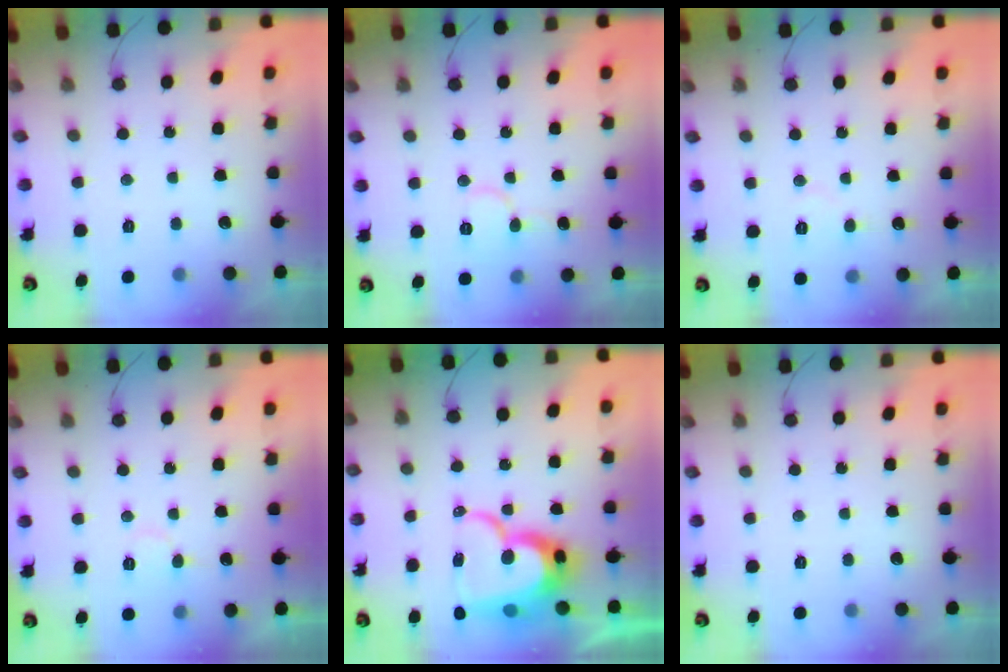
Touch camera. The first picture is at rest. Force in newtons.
{"total": 5.8, "press": 5.8, "slide": 0.4}
{"total": 4.3, "press": 4.3, "slide": 0.5}
{"total": 6.3, "press": 6.3, "slide": 0.7}
{"total": 17.9, "press": 17.8, "slide": 1.8}
{"total": 0.0}